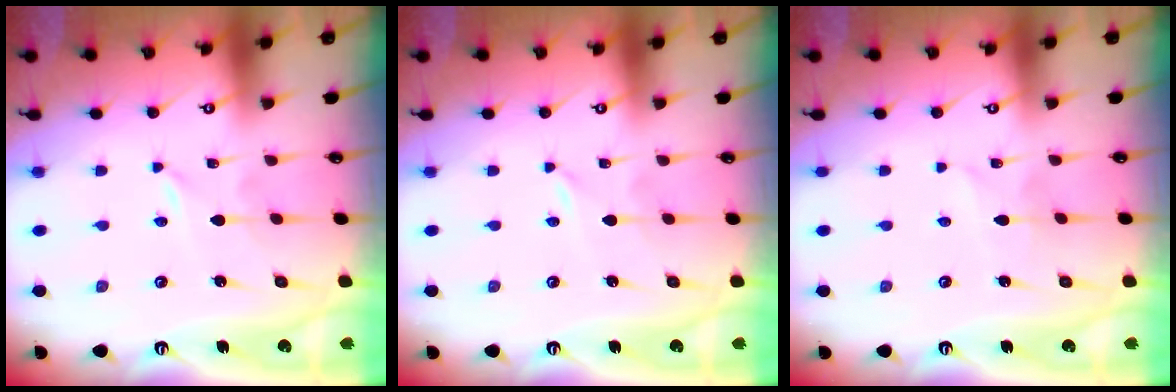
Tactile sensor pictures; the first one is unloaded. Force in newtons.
{"total": 0.0}
{"total": 3.1, "press": 3.1, "slide": 0.4}